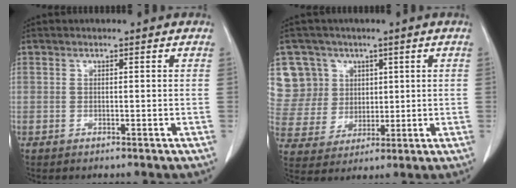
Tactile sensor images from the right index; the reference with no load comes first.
{"total": 10.1, "force": [4.4, 9.1, 0.5], "torque": [-0.022, 0.032, 0.101]}